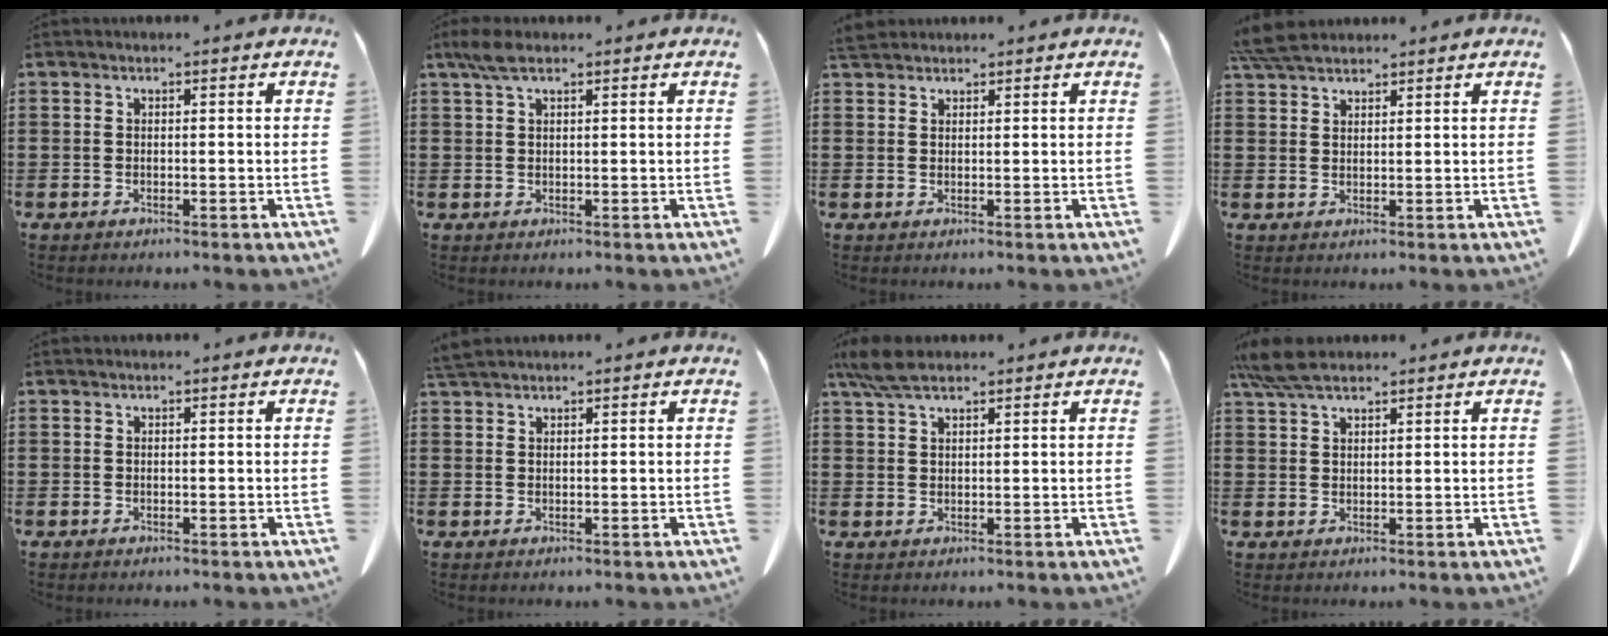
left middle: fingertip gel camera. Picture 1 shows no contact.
{"total": 3.3, "force": [1.8, 1.1, 2.5], "torque": [-0.055, 0.002, 0.034]}
{"total": 2.3, "force": [2.1, 0.6, 0.7], "torque": [-0.022, 0.002, 0.041]}
{"total": 4.8, "force": [4.1, 1.2, 2.1], "torque": [-0.053, -0.005, 0.080]}
{"total": 0.0}
{"total": 2.1, "force": [1.9, 0.3, 0.9], "torque": [-0.023, 0.001, 0.038]}
{"total": 4.9, "force": [3.6, 1.4, 3.0], "torque": [-0.068, 0.000, 0.069]}
{"total": 5.5, "force": [4.2, 1.5, 3.1], "torque": [-0.072, -0.001, 0.081]}